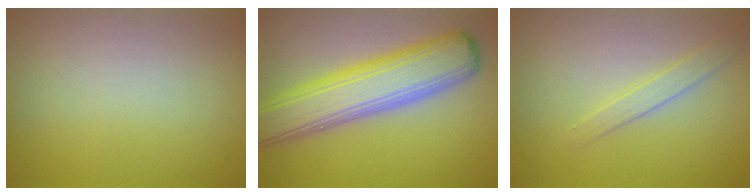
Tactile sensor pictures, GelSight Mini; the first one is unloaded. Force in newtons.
{"total": 8.3, "press": 8.3, "slide": 0.3}
{"total": 1.6, "press": 1.6, "slide": 0.0}